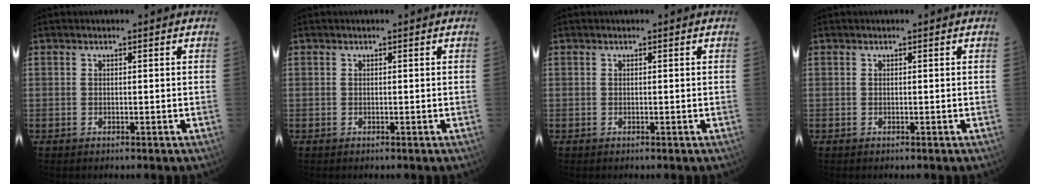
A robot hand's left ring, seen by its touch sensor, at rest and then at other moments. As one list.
[{"total": 0.0}, {"total": 0.0}, {"total": 0.0}]